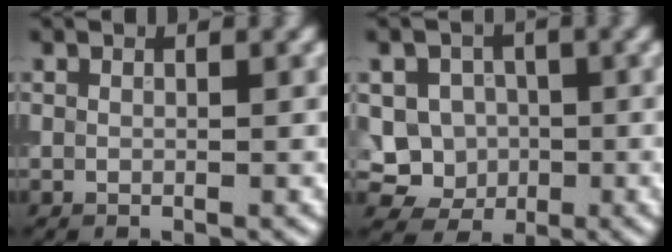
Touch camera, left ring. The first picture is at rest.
{"total": 5.4, "force": [-0.6, 5.0, 1.7], "torque": [-0.014, 0.019, -0.038]}